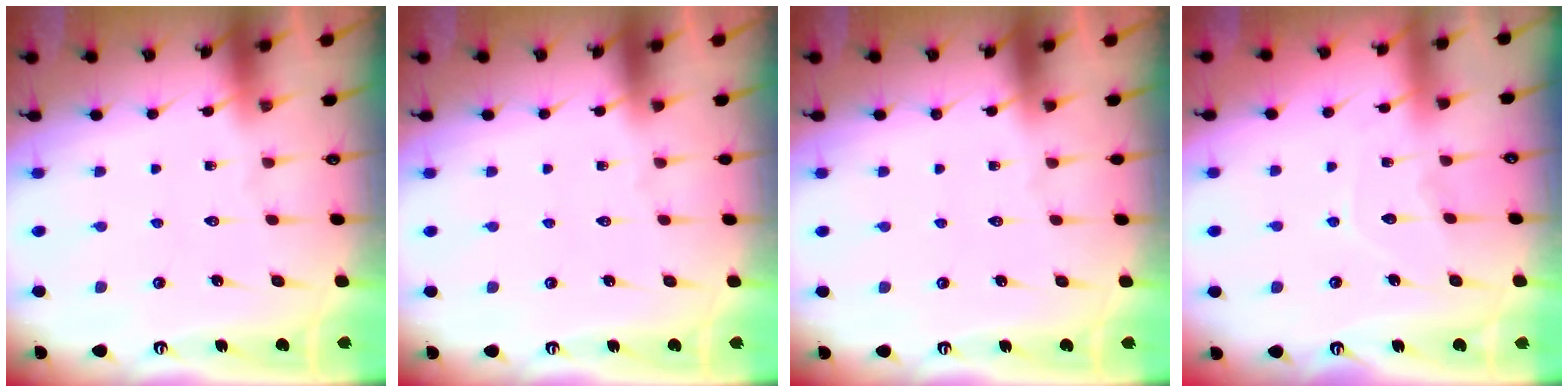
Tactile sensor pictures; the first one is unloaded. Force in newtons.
{"total": 0.0}
{"total": 0.0}
{"total": 5.5, "press": 5.4, "slide": 0.6}